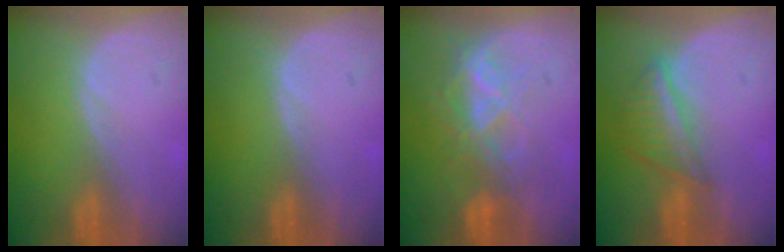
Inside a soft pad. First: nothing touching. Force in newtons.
{"total": 0.0}
{"total": 6.8, "press": 6.7, "slide": 1.5}
{"total": 5.9, "press": 5.2, "slide": 2.8}